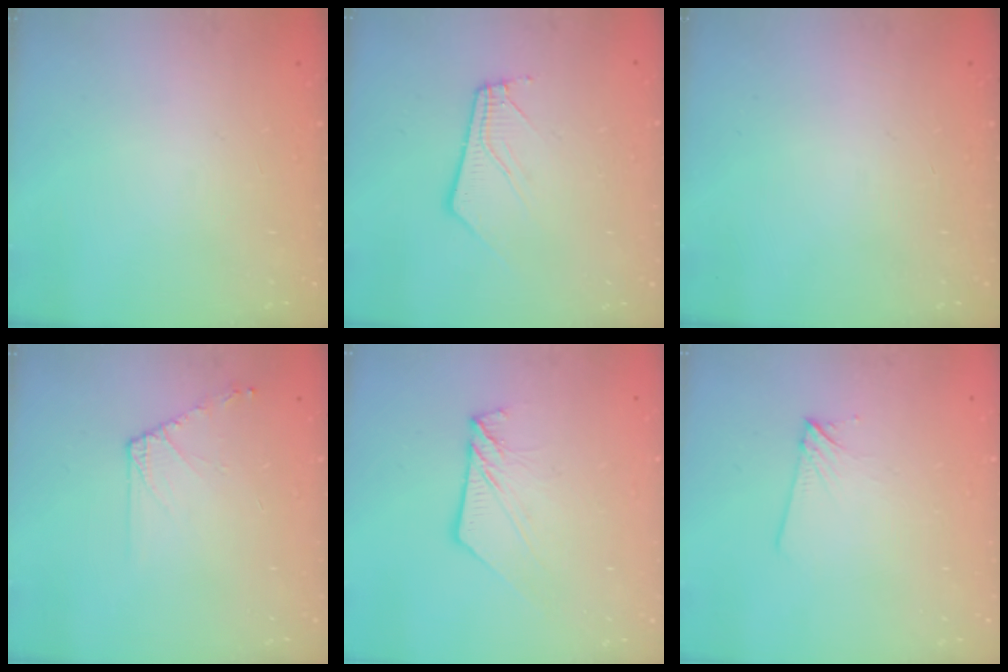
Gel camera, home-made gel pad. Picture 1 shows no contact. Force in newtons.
{"total": 5.5, "press": 5.5, "slide": 0.4}
{"total": 0.0}
{"total": 6.5, "press": 6.4, "slide": 1.1}
{"total": 9.0, "press": 8.9, "slide": 0.8}
{"total": 5.0, "press": 5.0, "slide": 0.8}